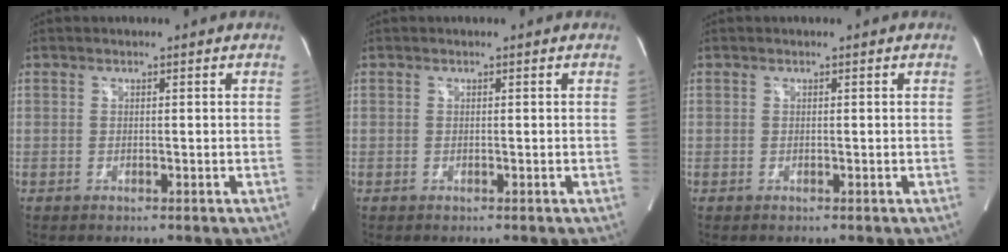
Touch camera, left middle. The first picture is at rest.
{"total": 0.0}
{"total": 0.0}